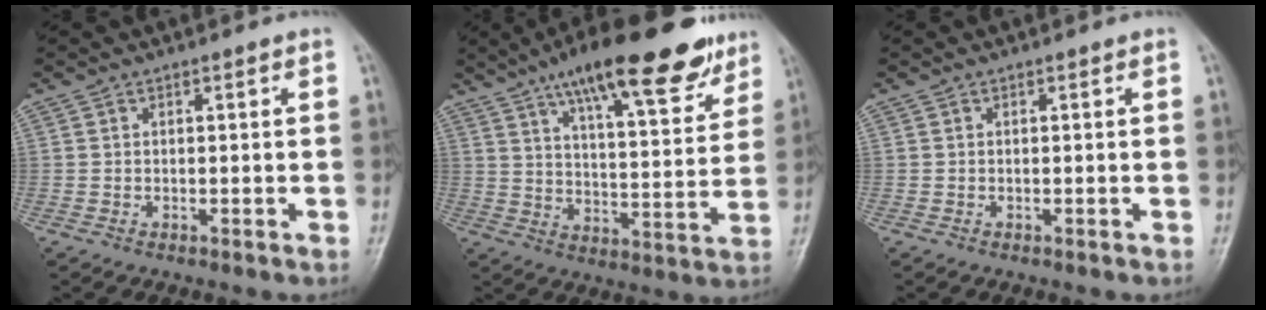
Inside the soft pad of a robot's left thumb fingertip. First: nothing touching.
{"total": 22.1, "force": [14.5, 6.6, 15.4], "torque": [-0.197, -0.041, 0.219]}
{"total": 0.0}